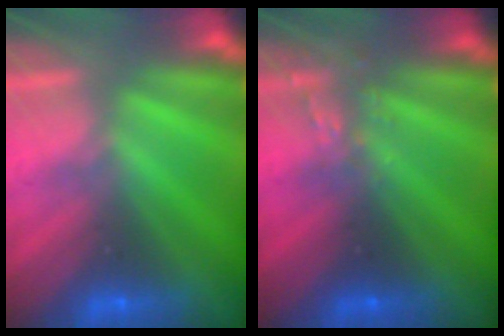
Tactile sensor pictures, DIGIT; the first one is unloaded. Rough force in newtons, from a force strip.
{"total": 2.6}